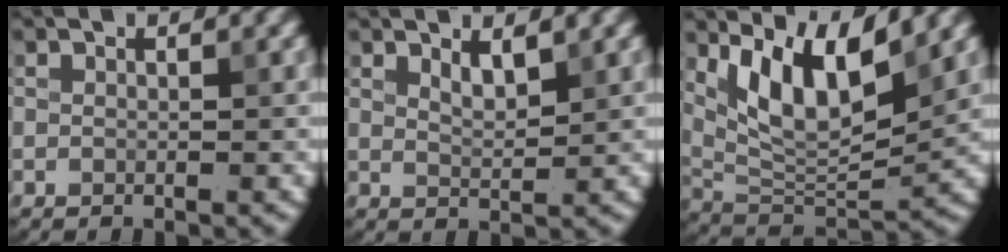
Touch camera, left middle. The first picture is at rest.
{"total": 1.7, "force": [1.1, 0.5, 1.2], "torque": [-0.027, -0.003, 0.022]}
{"total": 8.2, "force": [3.8, 3.1, 6.6], "torque": [-0.121, -0.013, 0.072]}